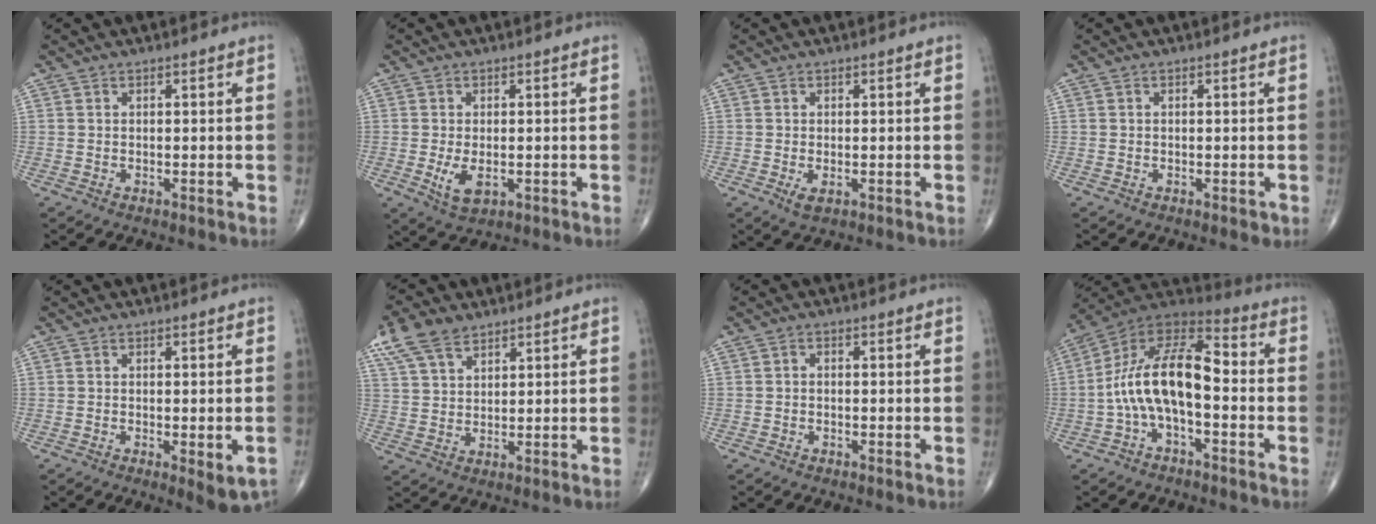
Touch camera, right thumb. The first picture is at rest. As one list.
[{"total": 4.7, "force": [-1.0, 2.5, 3.9], "torque": [-0.072, -0.011, -0.012]}, {"total": 2.1, "force": [-0.6, 1.0, 1.7], "torque": [-0.035, -0.005, -0.009]}, {"total": 0.8, "force": [-0.3, 0.5, 0.6], "torque": [-0.007, -0.001, -0.003]}, {"total": 5.0, "force": [-1.7, 1.6, 4.4], "torque": [-0.054, -0.006, -0.017]}, {"total": 8.6, "force": [5.7, 4.5, 4.5], "torque": [-0.085, -0.005, 0.116]}, {"total": 0.8, "force": [-0.3, 0.6, 0.5], "torque": [-0.004, 0.002, -0.010]}, {"total": 15.5, "force": [-2.2, 7.4, 13.4], "torque": [-0.237, 0.055, -0.050]}]